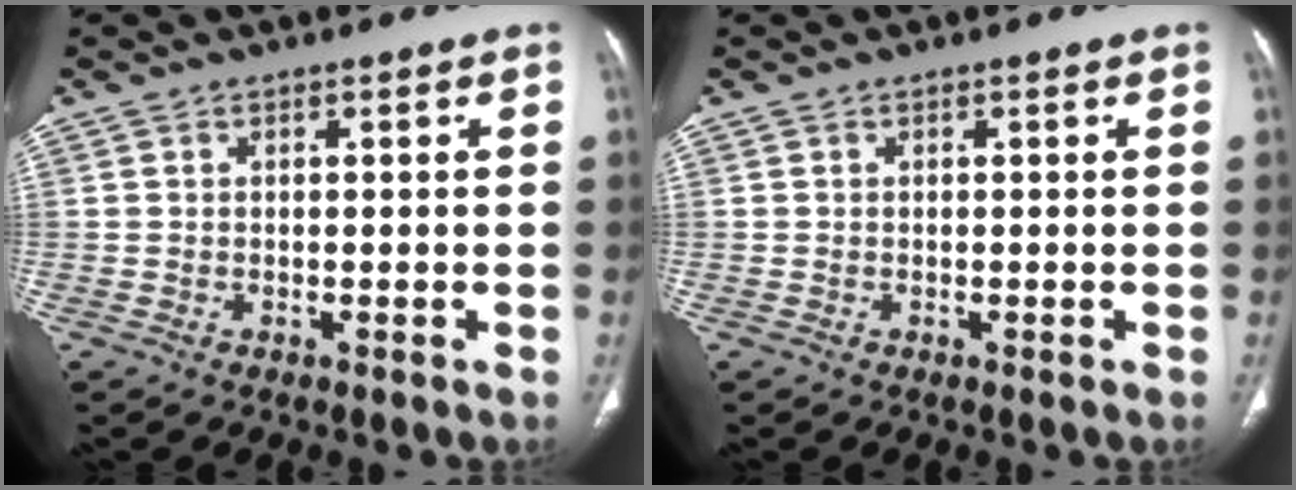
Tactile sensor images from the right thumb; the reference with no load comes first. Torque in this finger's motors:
{"motor_torque": [-0.16, 0.17, -0.17, 0.17, 0.02]}